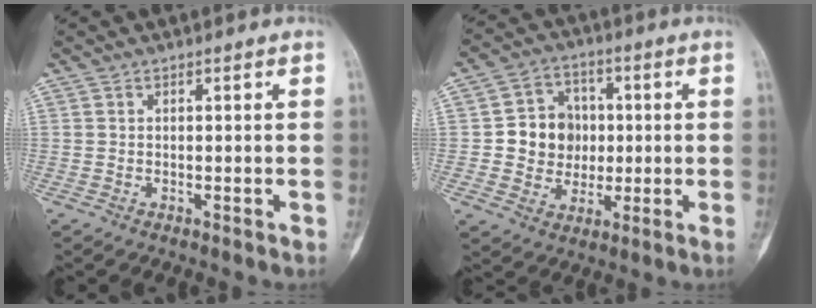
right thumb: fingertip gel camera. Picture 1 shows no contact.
{"total": 10.1, "force": [0.2, 9.1, 4.4], "torque": [-0.026, 0.012, 0.002]}